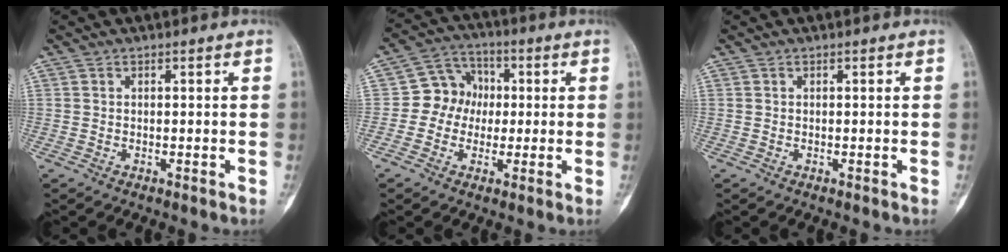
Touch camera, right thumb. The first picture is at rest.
{"total": 8.3, "force": [-0.2, 7.5, 3.5], "torque": [-0.018, 0.023, -0.019]}
{"total": 0.0}